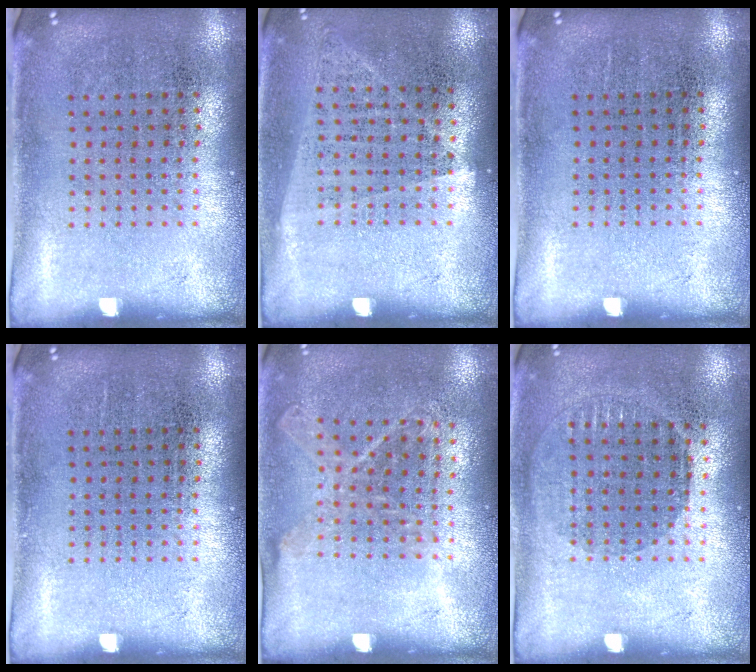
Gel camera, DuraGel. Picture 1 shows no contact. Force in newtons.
{"total": 1.0, "press": 0.9, "slide": 0.5}
{"total": 0.0}
{"total": 0.0}
{"total": 1.1, "press": 1.0, "slide": 0.5}
{"total": 1.0, "press": 0.9, "slide": 0.4}